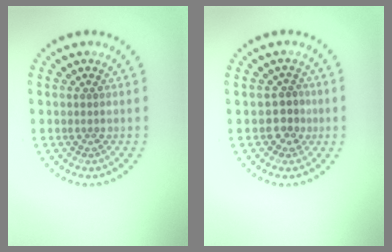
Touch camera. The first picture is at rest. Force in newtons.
{"total": 1.8, "press": 1.6, "slide": 0.9}